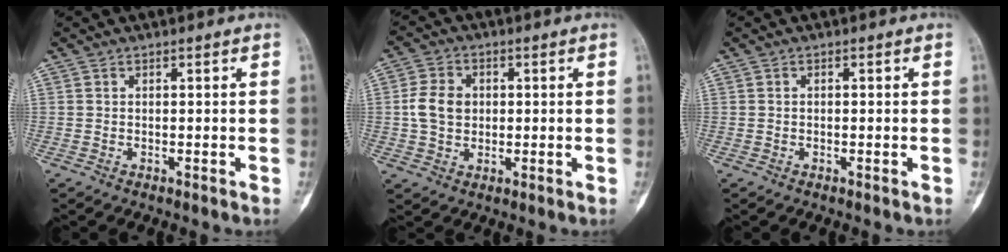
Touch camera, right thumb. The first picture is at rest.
{"total": 6.7, "force": [0.4, 5.3, 4.0], "torque": [-0.063, 0.005, 0.005]}
{"total": 0.0}